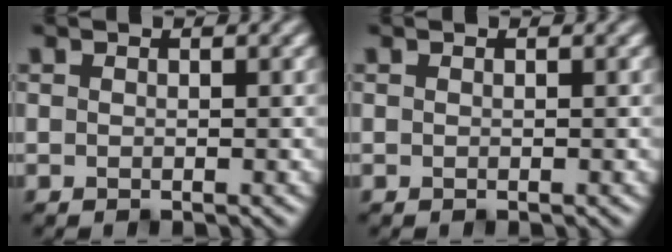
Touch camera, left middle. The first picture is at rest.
{"total": 0.0}